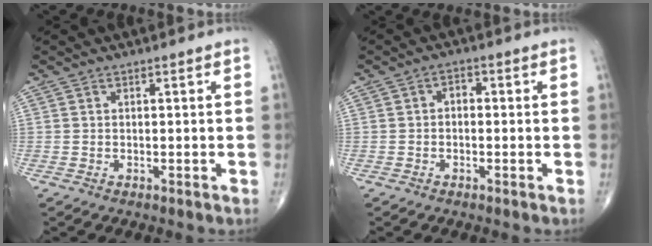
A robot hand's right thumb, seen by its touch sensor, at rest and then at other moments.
{"total": 1.9, "force": [-0.2, 1.3, 1.3], "torque": [-0.008, 0.008, -0.012]}